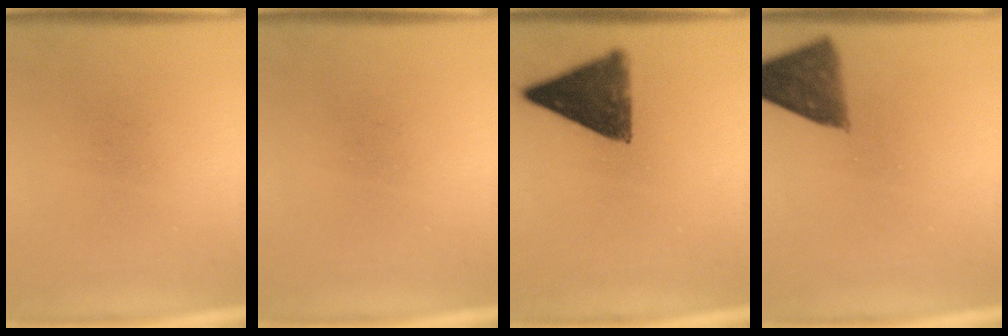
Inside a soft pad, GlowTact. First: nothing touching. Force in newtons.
{"total": 0.0}
{"total": 10.3}
{"total": 8.4}